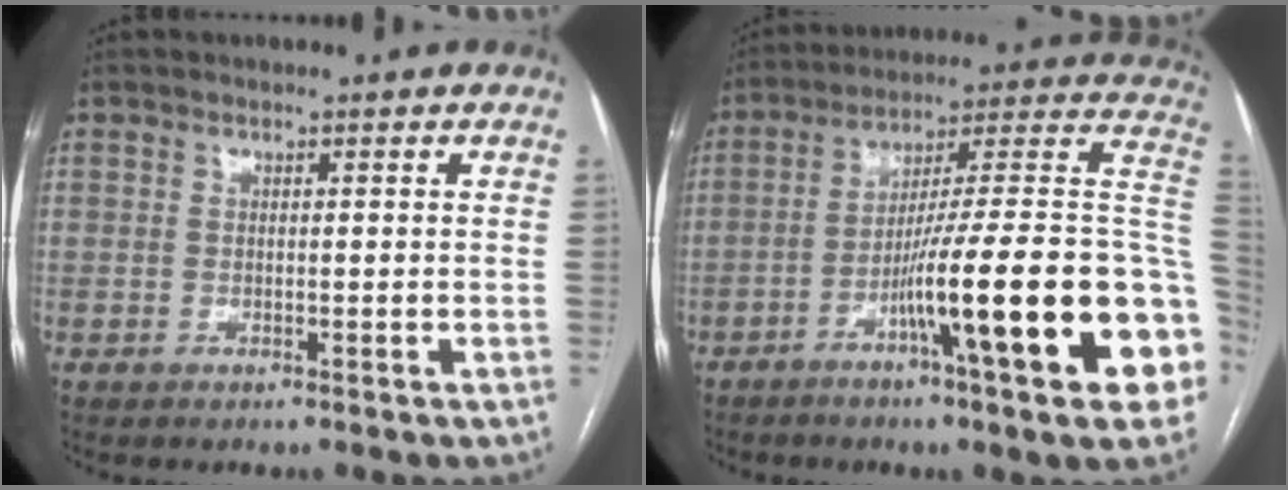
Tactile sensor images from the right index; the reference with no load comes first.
{"total": 25.0, "force": [-7.5, 0.8, 23.8], "torque": [-0.256, 0.004, -0.120]}